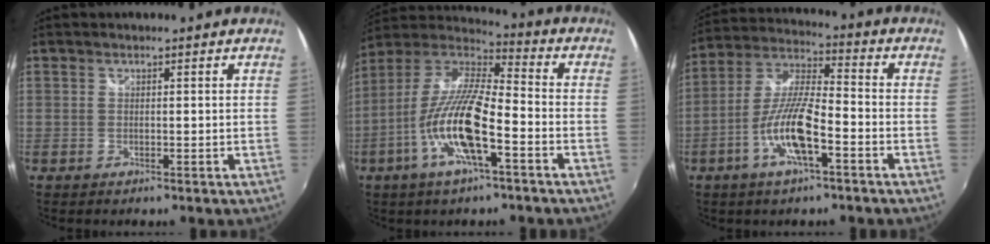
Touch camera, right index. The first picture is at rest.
{"total": 16.6, "force": [-6.6, 3.6, 14.8], "torque": [-0.289, -0.014, -0.131]}
{"total": 12.1, "force": [-5.3, 2.6, 10.5], "torque": [-0.221, -0.001, -0.102]}